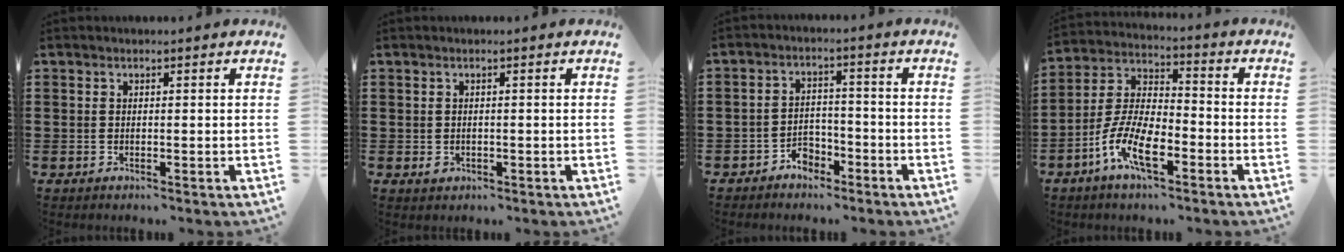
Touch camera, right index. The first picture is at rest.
{"total": 1.0, "force": [-0.3, 0.8, 0.5], "torque": [-0.012, 0.003, -0.006]}
{"total": 3.3, "force": [-2.7, 1.9, 0.4], "torque": [-0.014, 0.008, -0.057]}
{"total": 9.3, "force": [-4.7, 3.5, 7.3], "torque": [-0.179, -0.006, -0.095]}